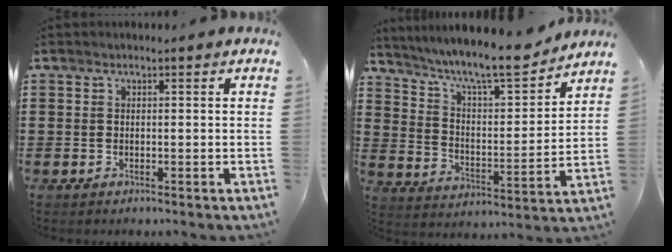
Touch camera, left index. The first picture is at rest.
{"total": 9.2, "force": [8.0, 0.8, 4.4], "torque": [-0.108, -0.052, 0.132]}